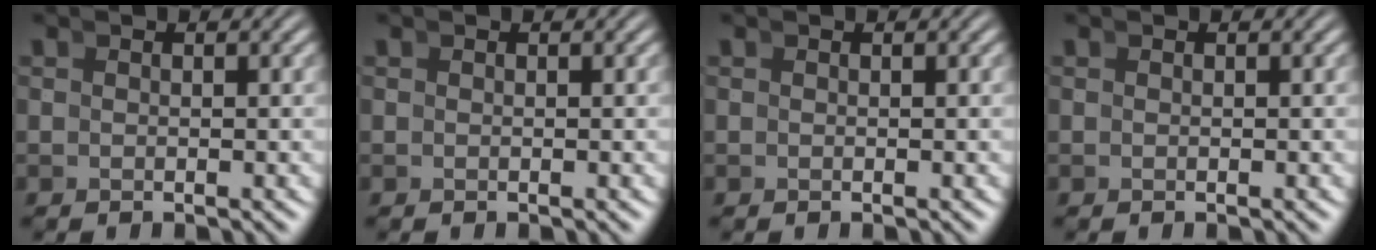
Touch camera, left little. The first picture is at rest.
{"total": 0.0}
{"total": 0.0}
{"total": 0.0}